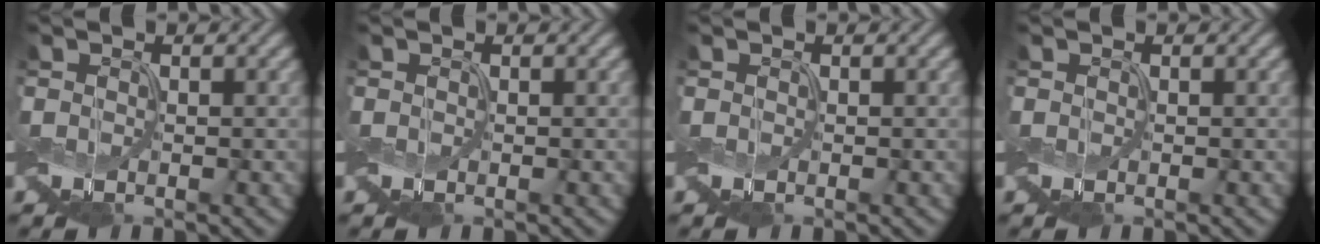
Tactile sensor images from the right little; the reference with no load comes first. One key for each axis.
{"total": 0.0}
{"total": 0.0}
{"total": 0.0}